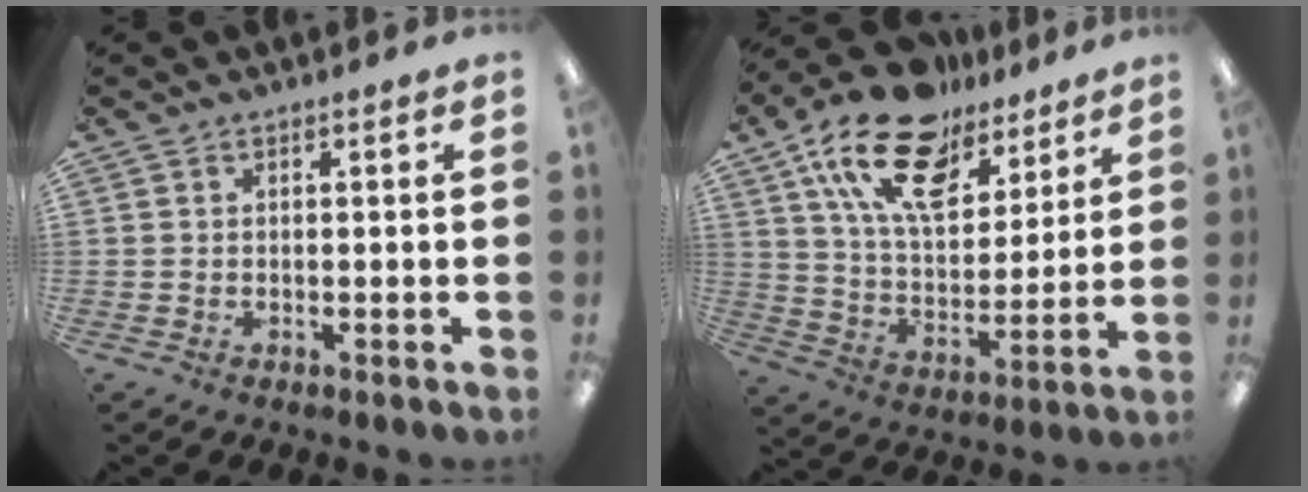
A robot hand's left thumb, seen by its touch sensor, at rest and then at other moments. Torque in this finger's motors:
{"motor_torque": [0.57, 0.63, 1.43, -1.33, 0.45]}